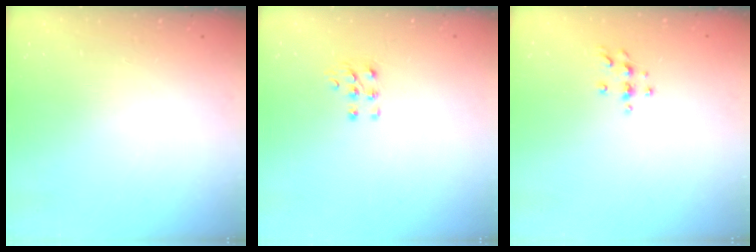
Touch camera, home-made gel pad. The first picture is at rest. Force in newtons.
{"total": 5.5, "press": 5.4, "slide": 1.1}
{"total": 4.2, "press": 4.2, "slide": 0.5}